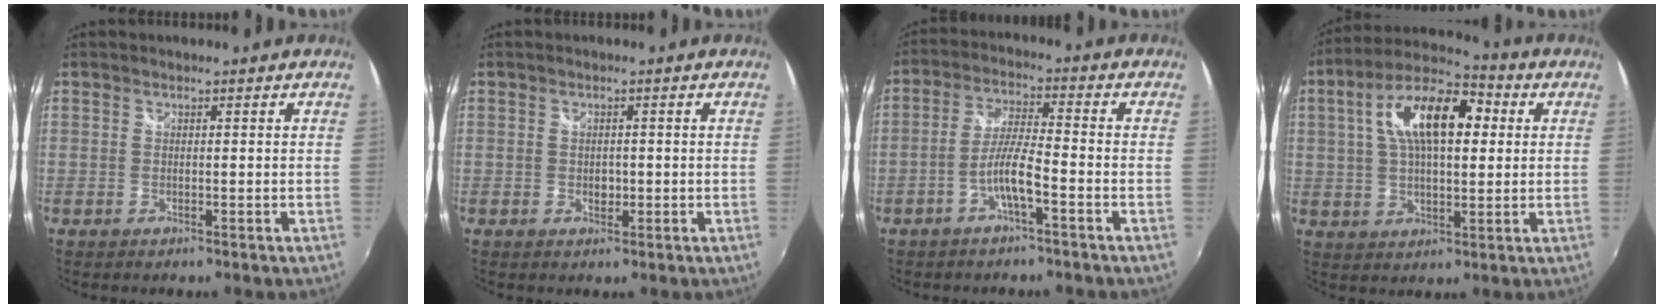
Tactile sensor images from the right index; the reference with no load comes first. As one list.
[{"total": 1.7, "force": [-0.3, 1.4, 1.0], "torque": [-0.015, 0.000, -0.005]}, {"total": 5.9, "force": [-3.0, 0.4, 5.0], "torque": [-0.106, 0.006, -0.055]}, {"total": 15.2, "force": [3.6, 6.9, 13.1], "torque": [-0.237, 0.030, 0.052]}]